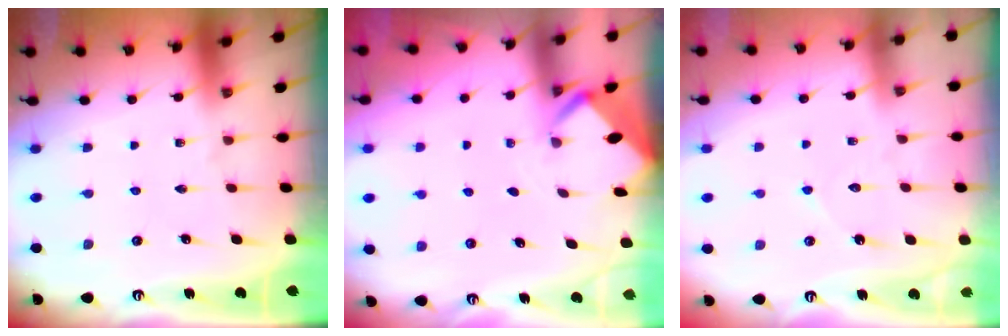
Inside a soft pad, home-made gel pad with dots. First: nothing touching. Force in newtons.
{"total": 2.2, "press": 2.2, "slide": 0.2}
{"total": 4.1, "press": 4.1, "slide": 0.4}